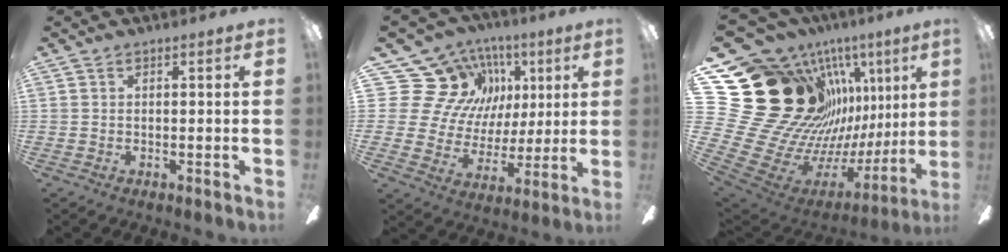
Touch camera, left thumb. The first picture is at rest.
{"total": 19.8, "force": [7.6, 16.9, 6.8], "torque": [-0.130, -0.045, 0.174]}
{"total": 30.6, "force": [11.7, 21.1, 18.8], "torque": [-0.298, -0.156, 0.306]}